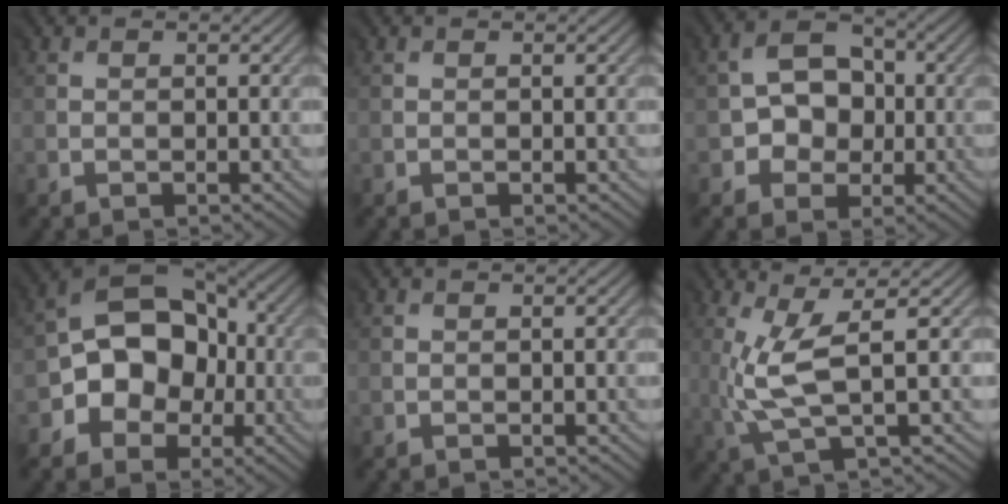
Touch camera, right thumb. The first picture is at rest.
{"total": 0.0}
{"total": 4.5, "force": [-0.6, 4.2, 1.7], "torque": [-0.023, 0.008, -0.022]}
{"total": 11.5, "force": [-1.9, 9.0, 6.9], "torque": [-0.081, 0.008, -0.058]}
{"total": 0.0}
{"total": 5.0, "force": [0.4, 0.9, 4.9], "torque": [-0.119, 0.011, 0.015]}